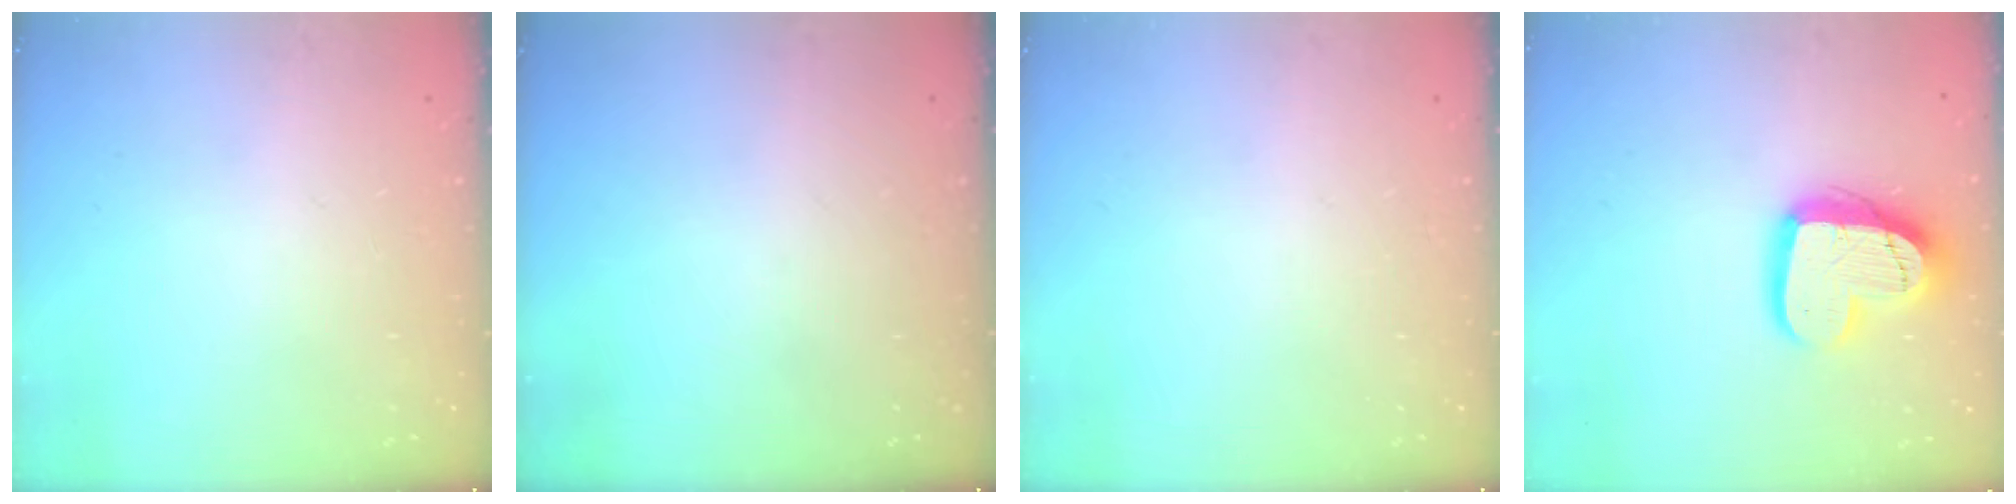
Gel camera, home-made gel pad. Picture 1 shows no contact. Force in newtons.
{"total": 0.0}
{"total": 0.0}
{"total": 16.1, "press": 16.1, "slide": 1.0}